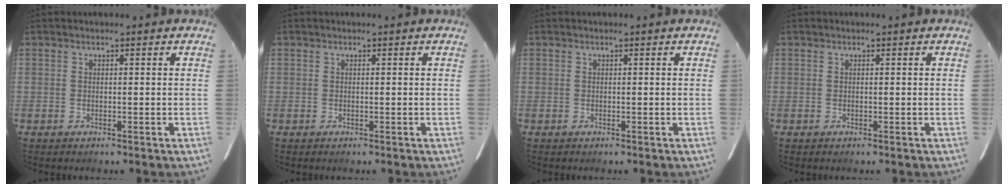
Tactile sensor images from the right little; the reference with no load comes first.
{"total": 0.0}
{"total": 0.0}
{"total": 0.0}